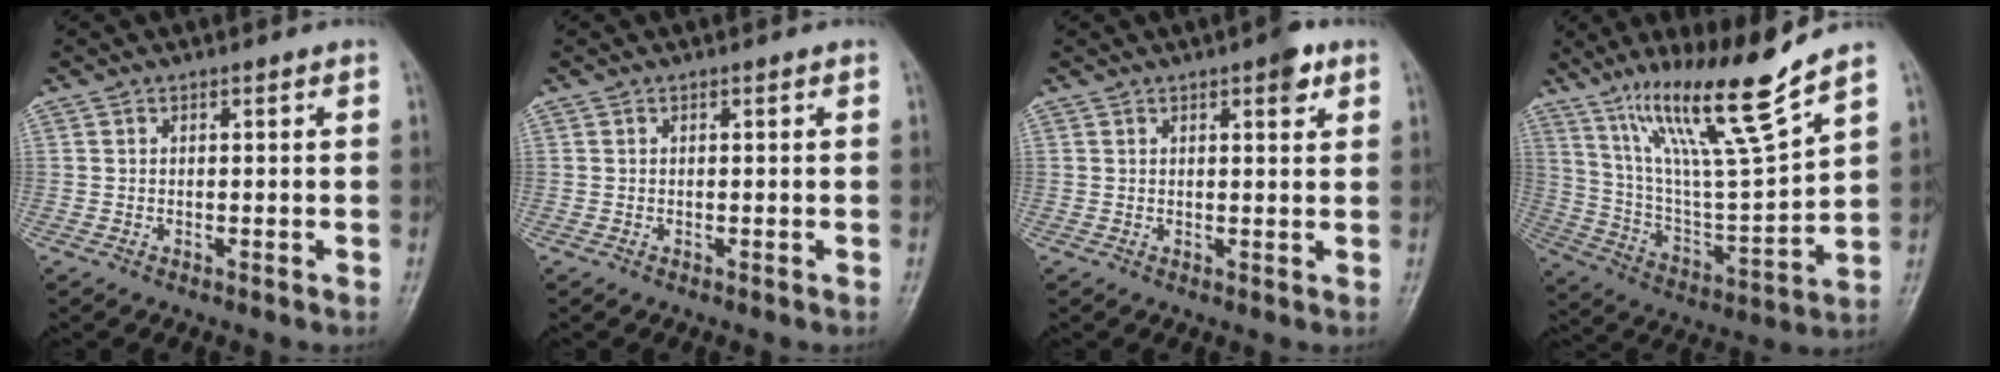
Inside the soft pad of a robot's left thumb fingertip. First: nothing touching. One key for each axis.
{"total": 0.0}
{"total": 3.6, "fx": 2.0, "fy": 1.2, "fz": 2.7, "tx": -0.028, "ty": -0.006, "tz": 0.023}
{"total": 19.2, "fx": 13.0, "fy": 1.3, "fz": 14.1, "tx": -0.226, "ty": -0.068, "tz": 0.237}